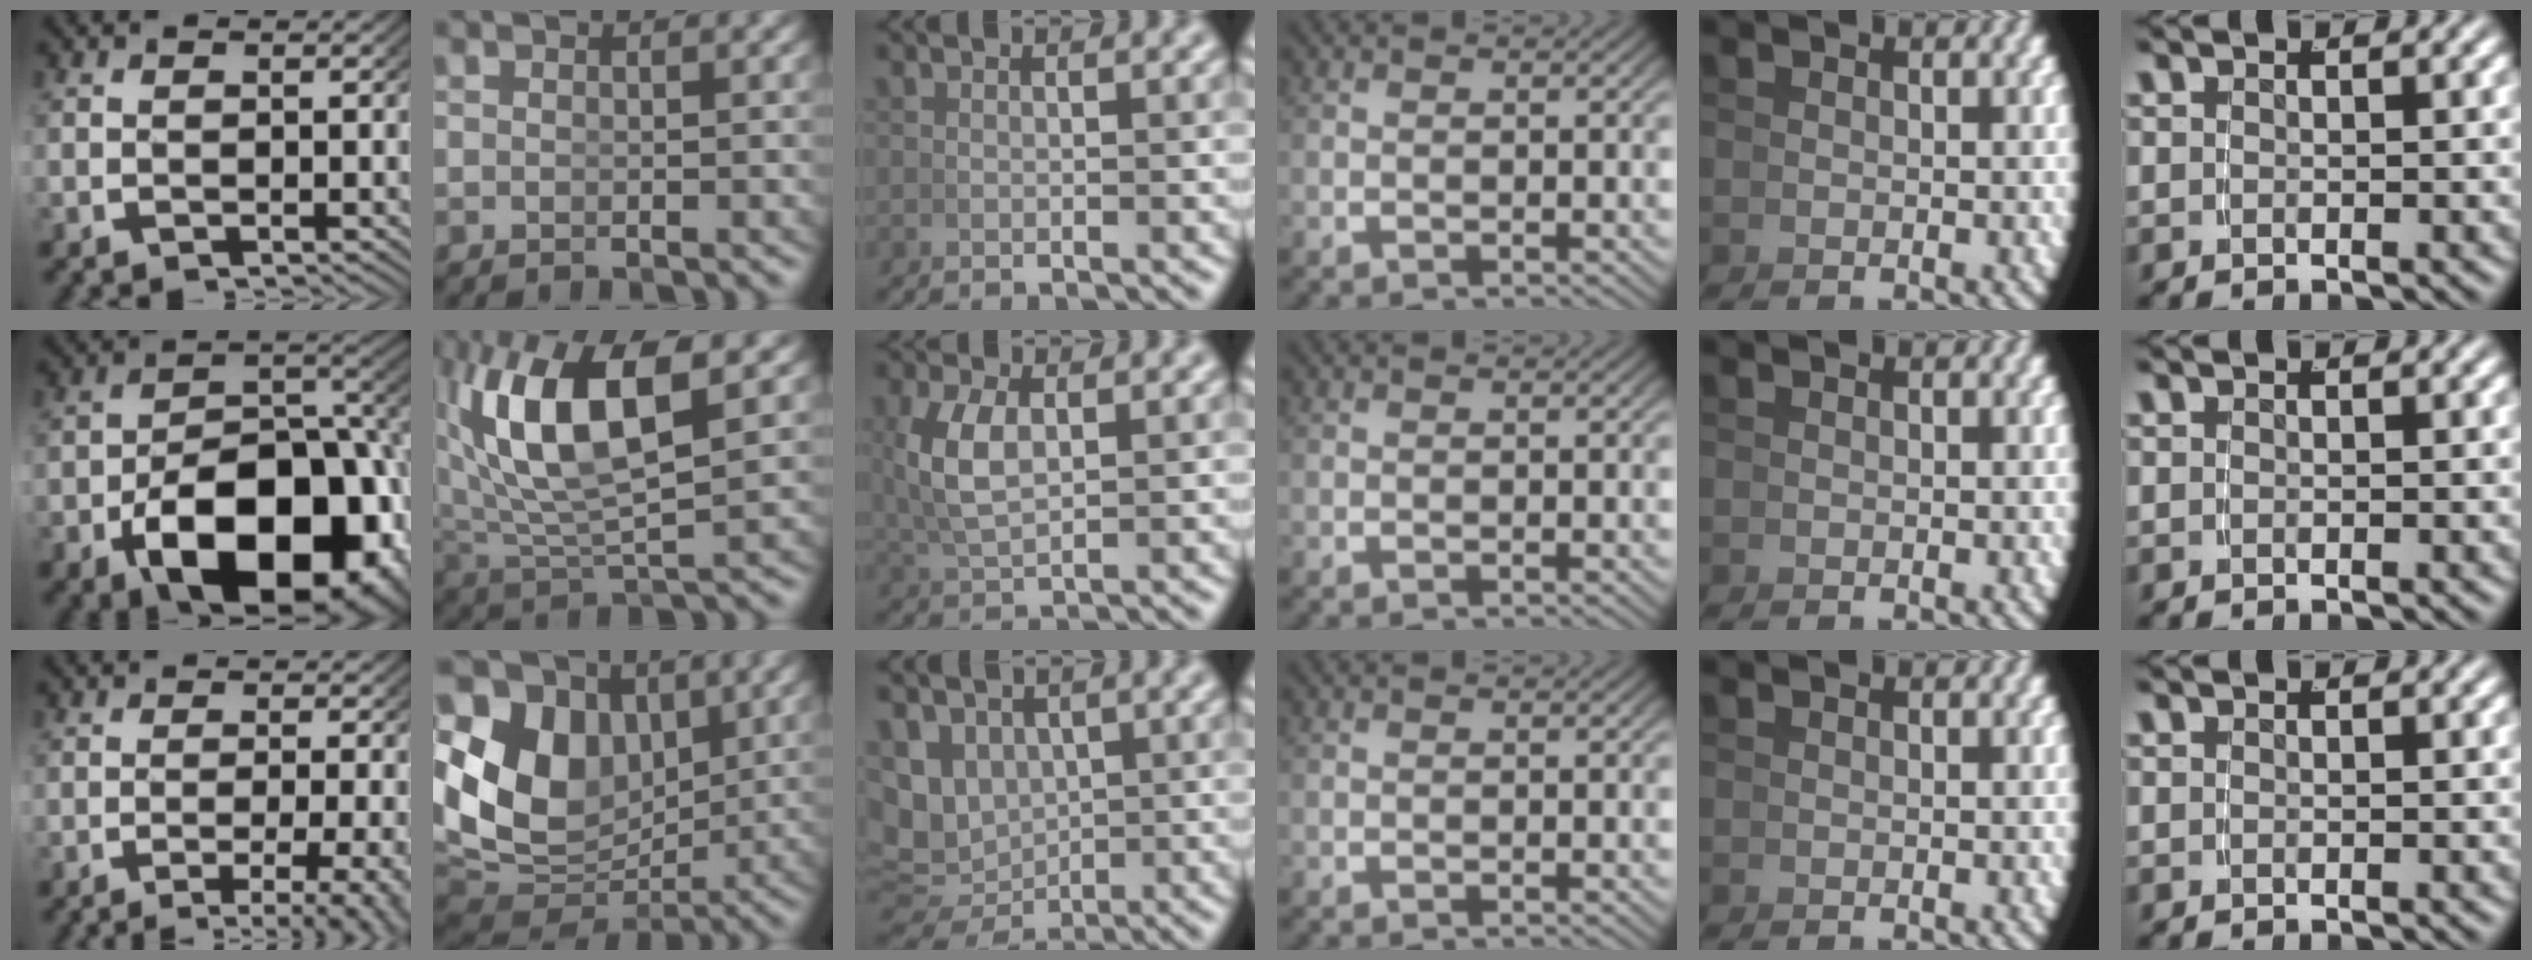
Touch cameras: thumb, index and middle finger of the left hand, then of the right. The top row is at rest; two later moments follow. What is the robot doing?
{"motion": "lift_and_place", "object": "bowl"}